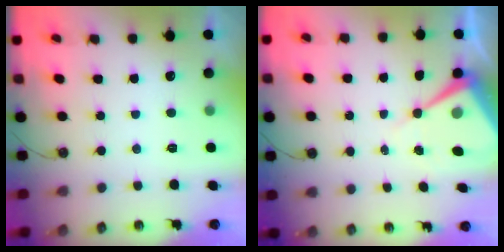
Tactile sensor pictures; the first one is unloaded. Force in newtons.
{"total": 9.4, "press": 9.4, "slide": 0.7}